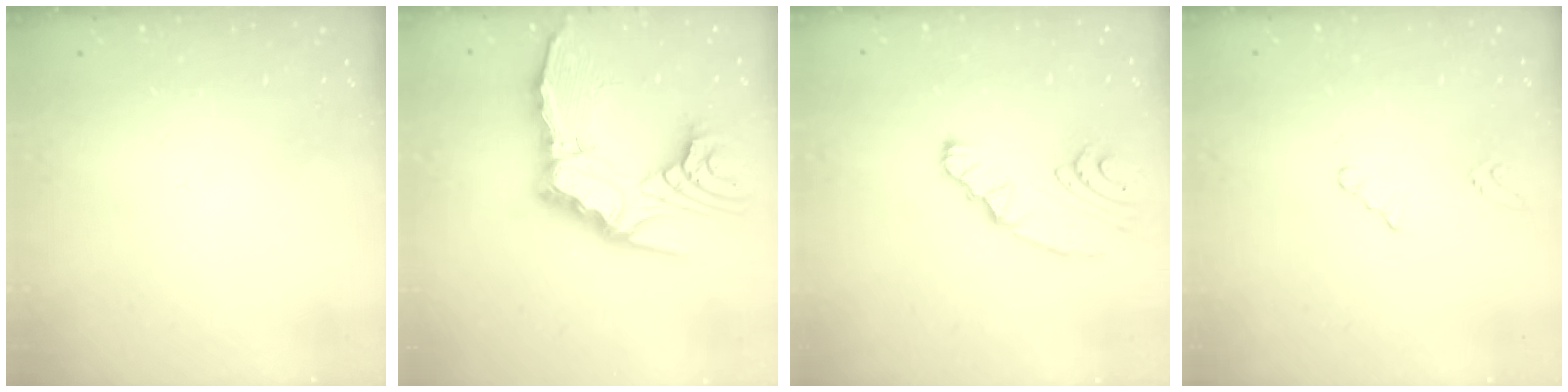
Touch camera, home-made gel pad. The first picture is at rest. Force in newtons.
{"total": 17.8, "press": 17.7, "slide": 2.2}
{"total": 10.0, "press": 9.1, "slide": 4.2}
{"total": 2.8, "press": 2.8, "slide": 0.4}